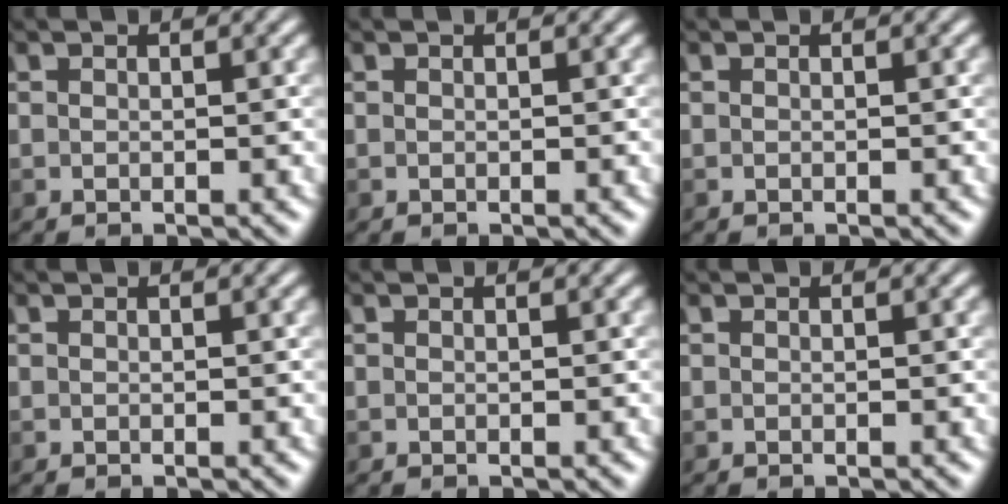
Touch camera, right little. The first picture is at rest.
{"total": 0.0}
{"total": 0.0}
{"total": 0.0}
{"total": 0.0}
{"total": 0.0}